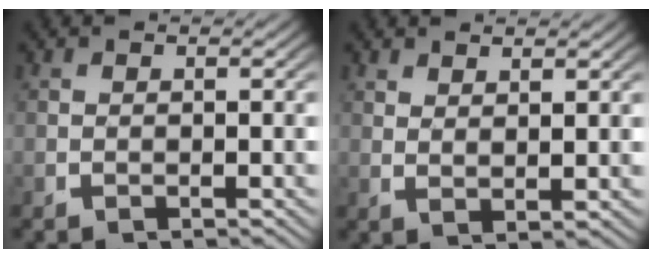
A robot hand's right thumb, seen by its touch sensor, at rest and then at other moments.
{"total": 1.9, "force": [1.8, 0.0, 0.7], "torque": [-0.015, -0.002, 0.041]}